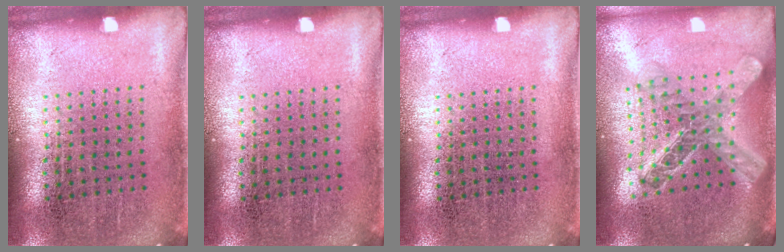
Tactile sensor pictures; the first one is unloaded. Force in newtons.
{"total": 0.0}
{"total": 0.0}
{"total": 2.3, "press": 1.9, "slide": 1.3}